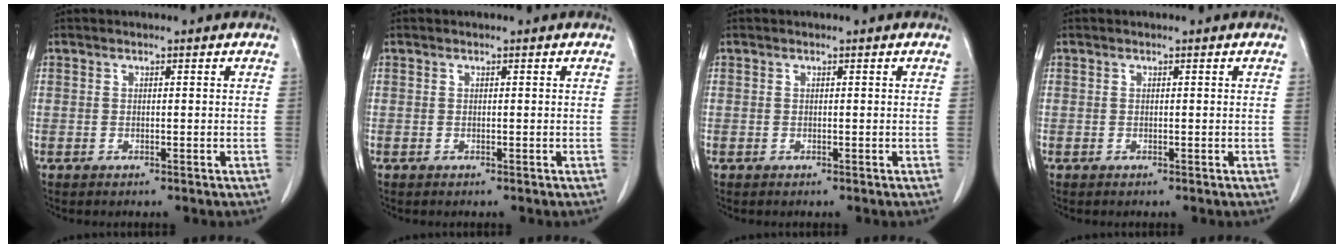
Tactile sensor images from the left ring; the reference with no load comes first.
{"total": 0.0}
{"total": 0.0}
{"total": 0.0}